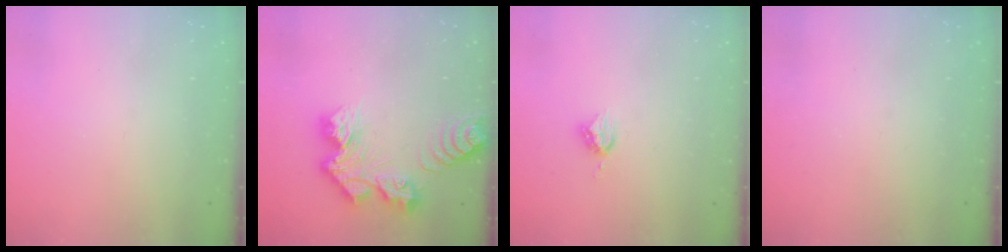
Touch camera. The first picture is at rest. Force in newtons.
{"total": 13.2, "press": 13.2, "slide": 1.2}
{"total": 5.1, "press": 5.1, "slide": 0.0}
{"total": 0.0}